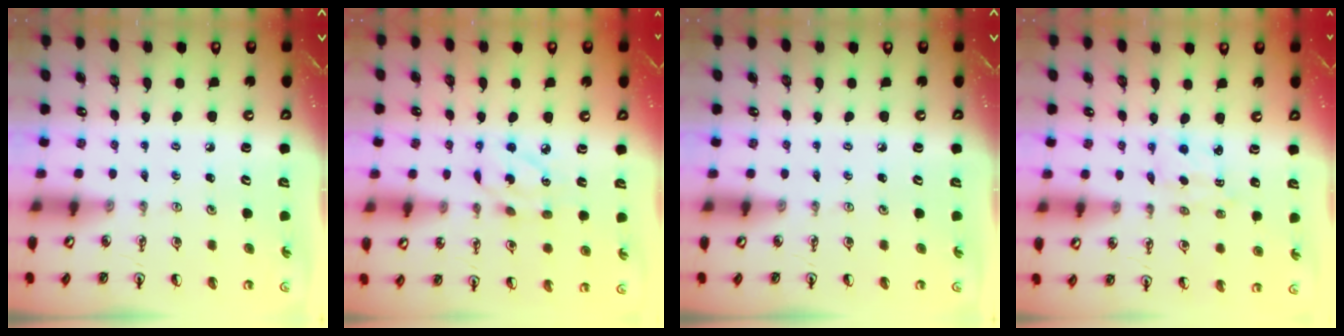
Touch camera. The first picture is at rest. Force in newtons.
{"total": 7.5, "press": 7.5, "slide": 0.3}
{"total": 0.0}
{"total": 1.6, "press": 1.4, "slide": 0.7}